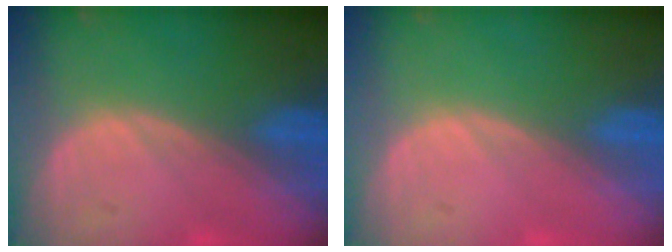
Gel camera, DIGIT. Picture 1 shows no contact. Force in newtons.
{"total": 0.6, "press": 0.1, "slide": 0.6}